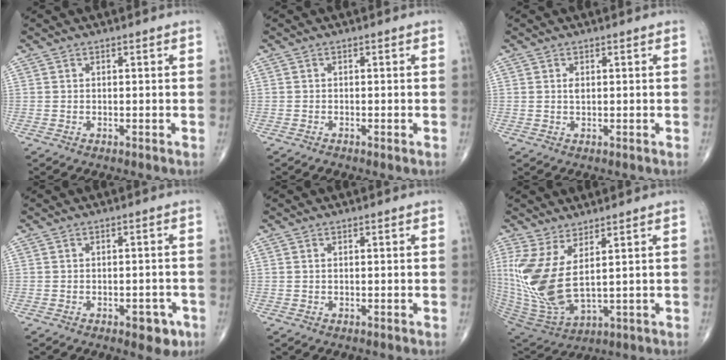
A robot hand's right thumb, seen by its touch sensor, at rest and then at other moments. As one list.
[{"total": 0.7, "force": [-0.5, 0.2, 0.5], "torque": [-0.009, -0.002, -0.011]}, {"total": 1.1, "force": [0.3, 0.5, 0.9], "torque": [-0.014, -0.001, 0.005]}, {"total": 4.5, "force": [-2.2, 2.3, 3.1], "torque": [-0.017, 0.010, -0.025]}, {"total": 0.0}, {"total": 14.5, "force": [3.4, 5.6, 12.9], "torque": [-0.300, -0.035, 0.085]}]